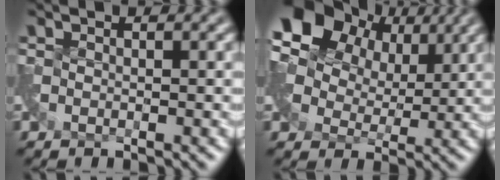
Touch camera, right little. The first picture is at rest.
{"total": 13.4, "force": [6.4, 8.7, 7.8], "torque": [-0.146, 0.045, 0.098]}